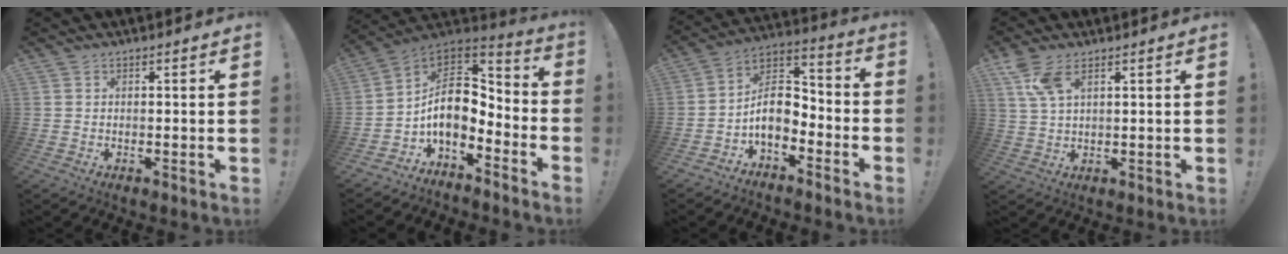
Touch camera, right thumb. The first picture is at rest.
{"total": 13.1, "force": [0.0, 8.8, 9.7], "torque": [-0.159, -0.010, 0.002]}
{"total": 10.2, "force": [-3.8, 7.1, 6.3], "torque": [-0.104, 0.015, -0.064]}
{"total": 7.0, "force": [3.8, 2.7, 5.3], "torque": [-0.100, -0.009, 0.073]}